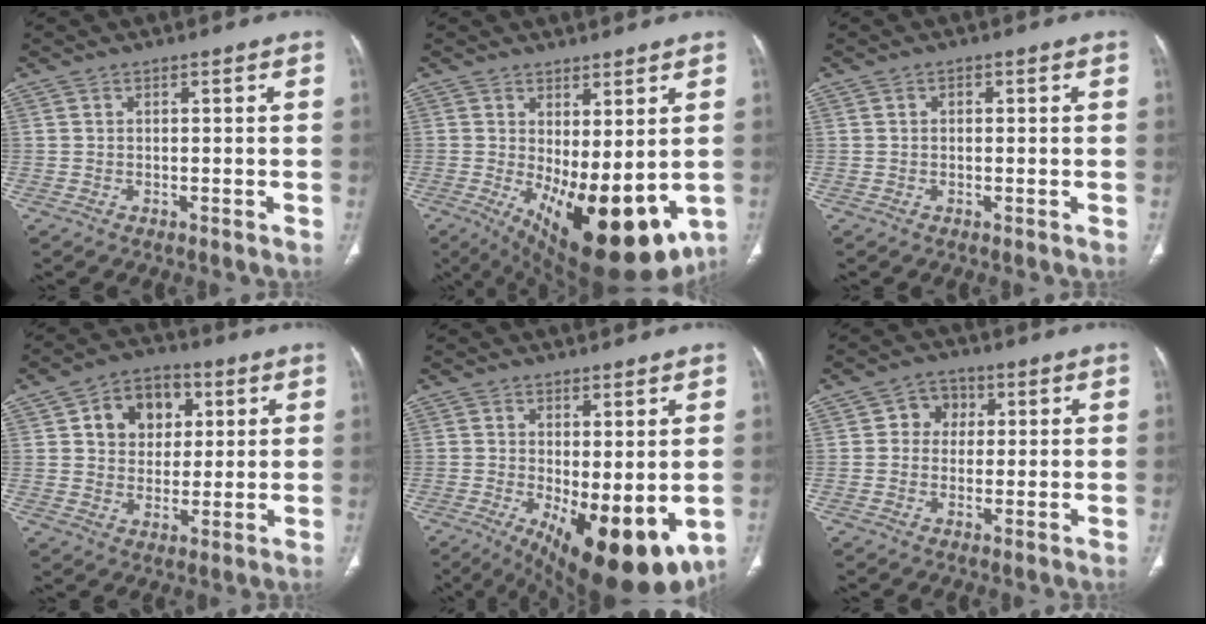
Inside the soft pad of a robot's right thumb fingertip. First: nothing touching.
{"total": 18.9, "force": [-3.1, 8.0, 16.9], "torque": [-0.230, -0.028, -0.015]}
{"total": 0.9, "force": [0.2, 0.6, 0.6], "torque": [-0.006, 0.002, 0.002]}
{"total": 10.8, "force": [3.5, 8.3, 5.9], "torque": [-0.048, -0.004, 0.056]}
{"total": 16.4, "force": [-4.1, 6.6, 14.5], "torque": [-0.194, -0.026, -0.037]}
{"total": 5.0, "force": [1.0, 4.4, 2.0], "torque": [0.002, 0.007, 0.008]}